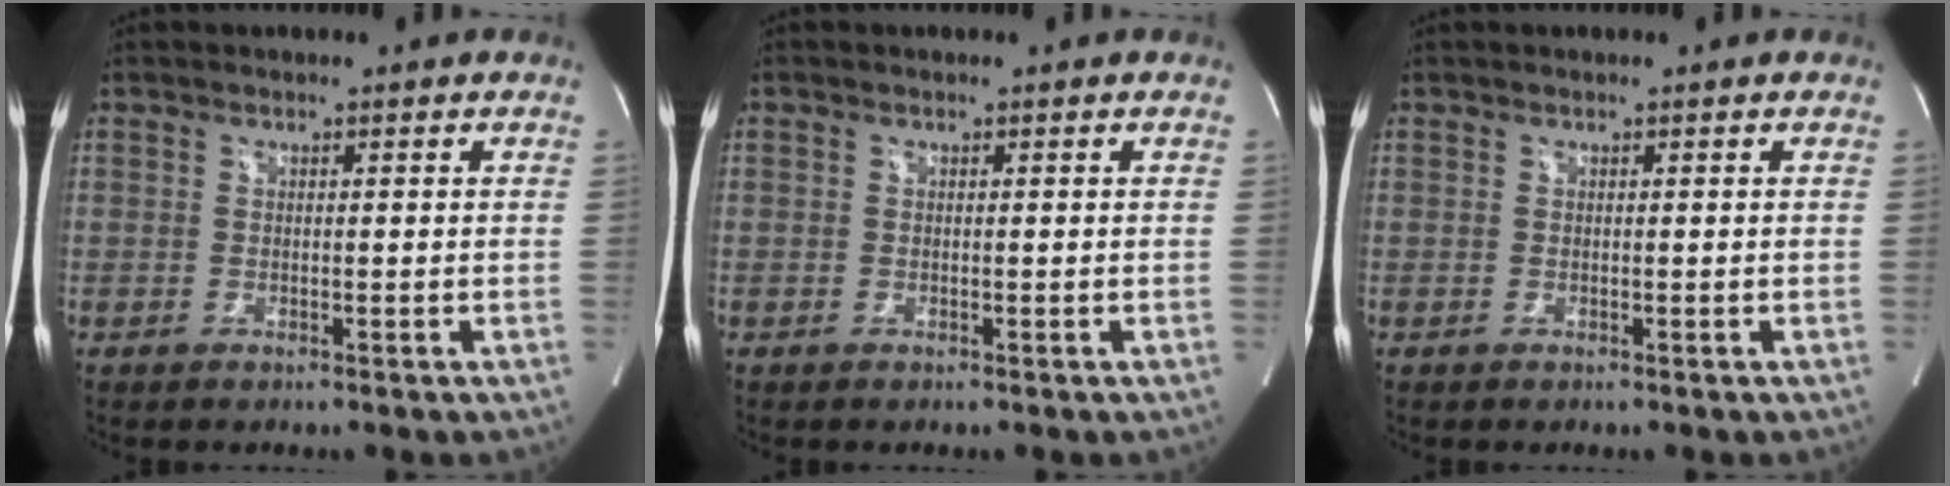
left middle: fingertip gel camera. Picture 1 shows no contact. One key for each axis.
{"total": 0.0}
{"total": 0.0}